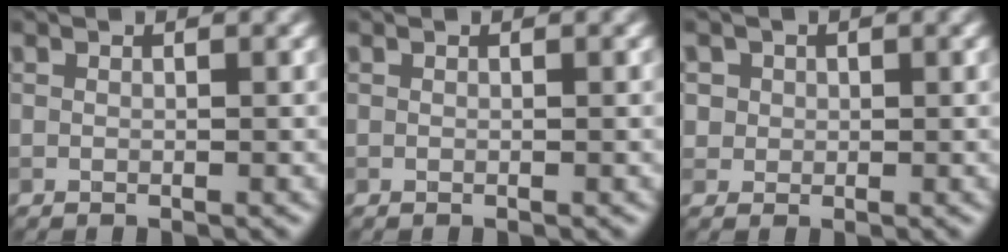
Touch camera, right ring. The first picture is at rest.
{"total": 0.0}
{"total": 2.2, "force": [0.8, 1.9, 0.6], "torque": [-0.011, 0.002, 0.024]}